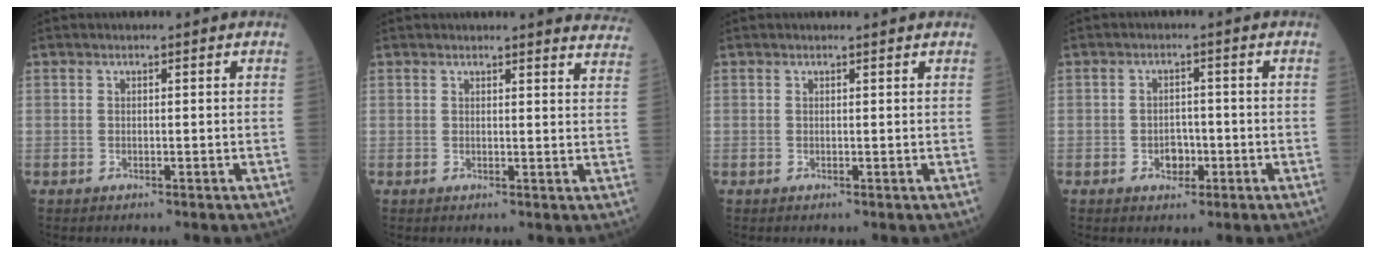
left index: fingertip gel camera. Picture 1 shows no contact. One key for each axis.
{"total": 10.1, "fx": 10.0, "fy": 0.9, "fz": 1.3, "tx": 0.021, "ty": -0.049, "tz": 0.072}
{"total": 0.6, "fx": 0.6, "fy": -0.1, "fz": 0.1, "tx": -0.005, "ty": -0.004, "tz": 0.007}
{"total": 2.8, "fx": -1.1, "fy": 2.0, "fz": 1.6, "tx": -0.018, "ty": 0.005, "tz": -0.013}